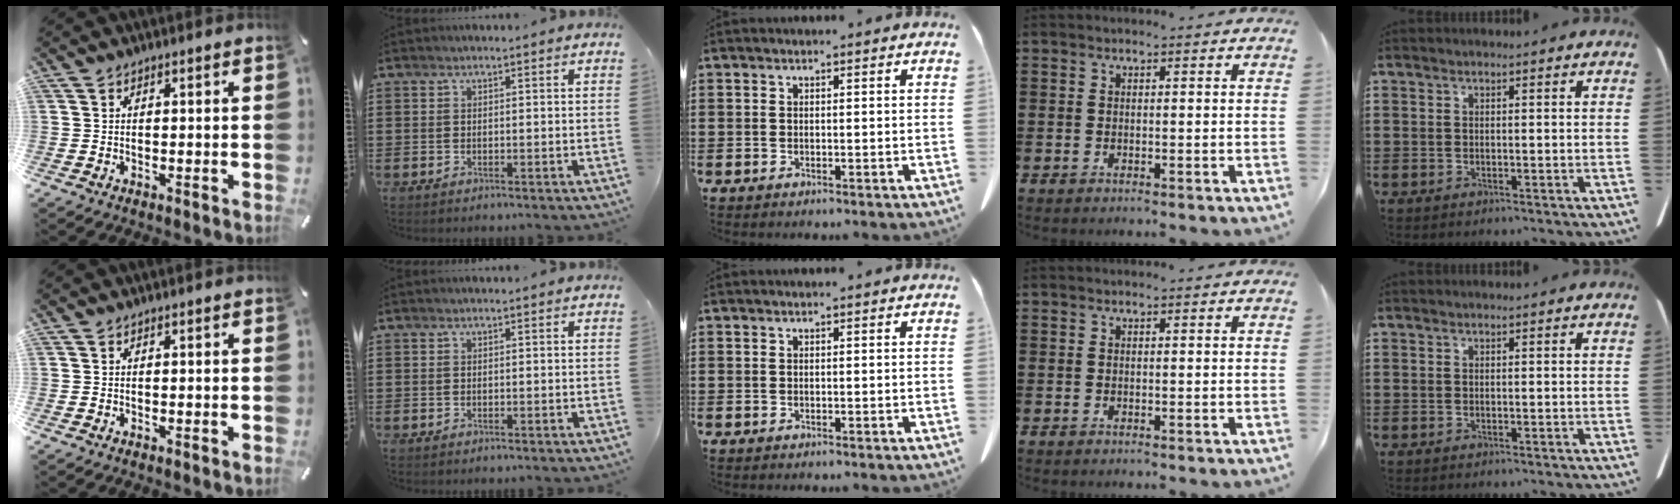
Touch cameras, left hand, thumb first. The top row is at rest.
{}